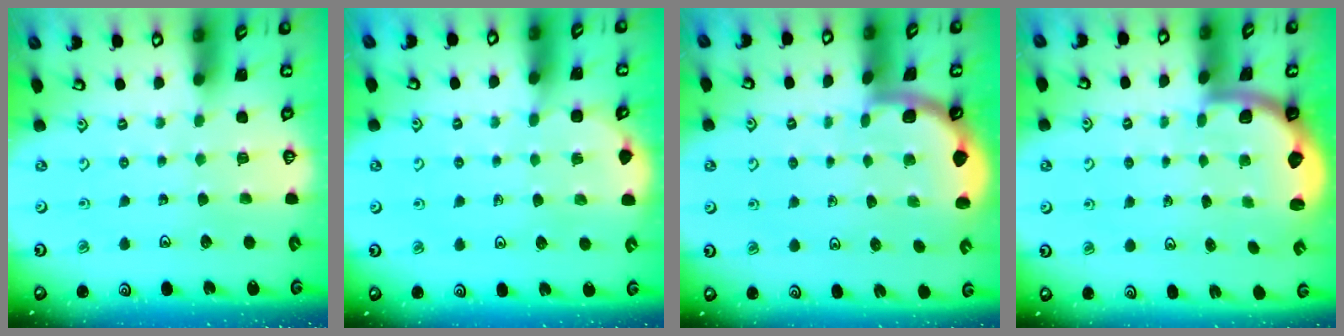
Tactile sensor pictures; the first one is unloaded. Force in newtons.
{"total": 3.0, "press": 3.0, "slide": 0.3}
{"total": 1.8, "press": 1.8, "slide": 0.1}
{"total": 1.9, "press": 1.8, "slide": 0.5}